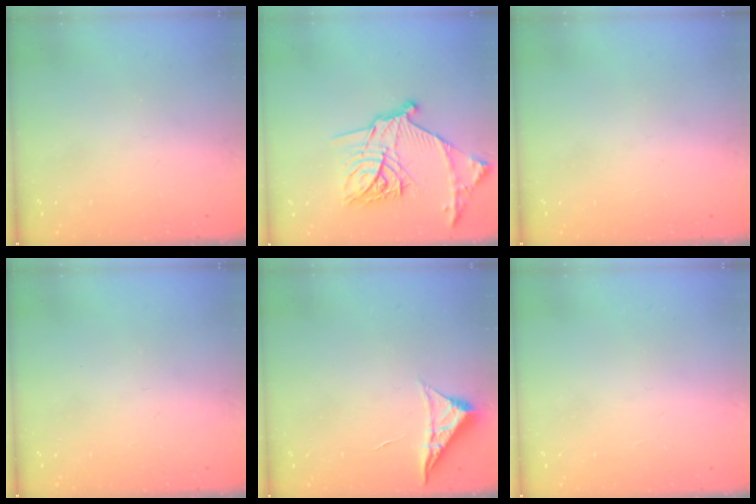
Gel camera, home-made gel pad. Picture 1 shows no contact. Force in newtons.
{"total": 21.1, "press": 21.0, "slide": 1.2}
{"total": 0.0}
{"total": 0.0}
{"total": 4.7, "press": 4.7, "slide": 0.7}
{"total": 1.7, "press": 1.6, "slide": 0.1}